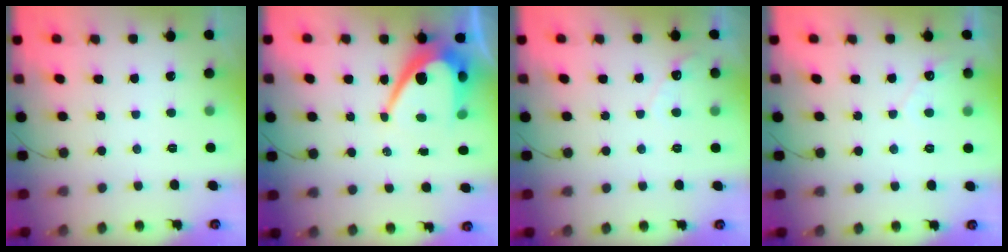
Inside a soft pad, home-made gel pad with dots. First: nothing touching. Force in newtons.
{"total": 11.2, "press": 11.2, "slide": 0.8}
{"total": 3.4, "press": 3.4, "slide": 0.2}
{"total": 2.8, "press": 2.8, "slide": 0.2}